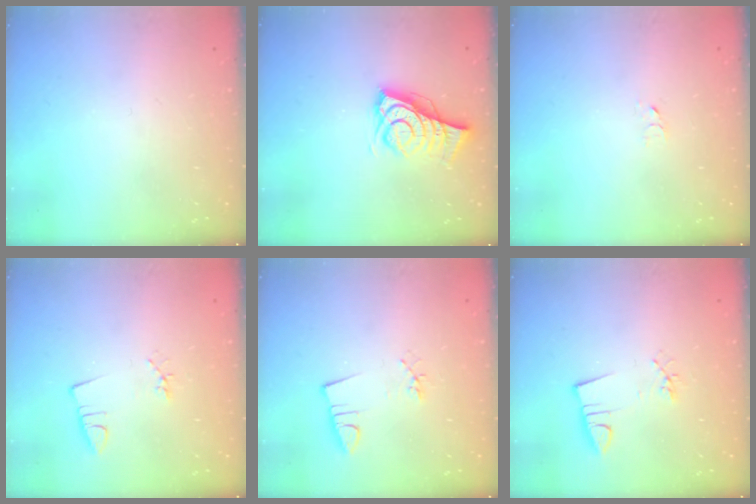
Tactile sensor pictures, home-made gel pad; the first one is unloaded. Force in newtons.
{"total": 9.3, "press": 8.8, "slide": 2.9}
{"total": 2.5, "press": 2.5, "slide": 0.2}
{"total": 2.0, "press": 1.4, "slide": 1.4}
{"total": 2.6, "press": 0.8, "slide": 2.4}
{"total": 2.9, "press": 1.3, "slide": 2.6}